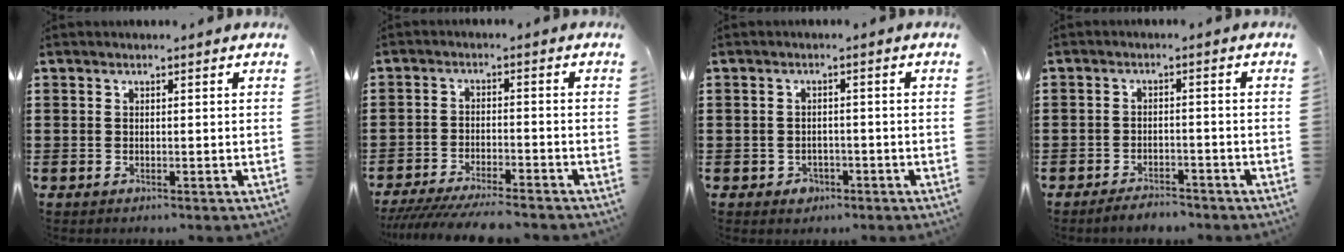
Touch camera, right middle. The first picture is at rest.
{"total": 5.6, "force": [-5.3, 0.2, 1.9], "torque": [-0.034, -0.009, -0.100]}
{"total": 1.6, "force": [-1.0, 1.1, 0.4], "torque": [-0.014, -0.001, -0.024]}
{"total": 2.6, "force": [-2.6, 0.4, 0.1], "torque": [-0.008, 0.000, -0.053]}